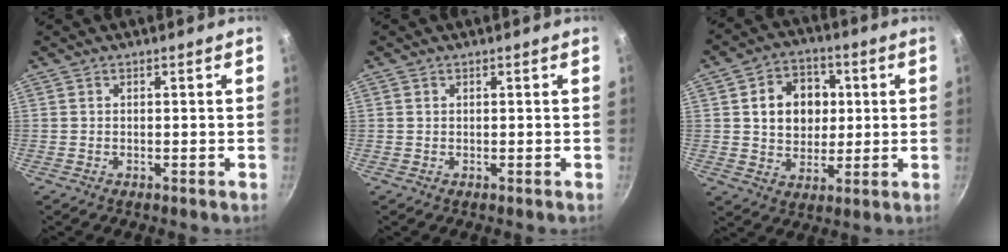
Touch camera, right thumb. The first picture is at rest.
{"total": 0.0}
{"total": 11.8, "force": [2.0, 9.6, 6.6], "torque": [-0.070, 0.004, 0.031]}